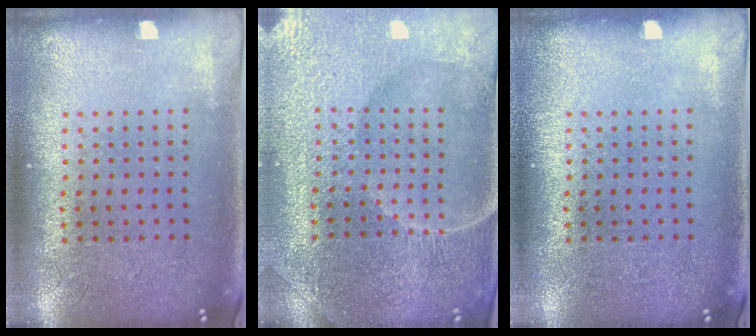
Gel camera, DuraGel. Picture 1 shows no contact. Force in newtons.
{"total": 4.3, "press": 4.1, "slide": 1.3}
{"total": 0.0}